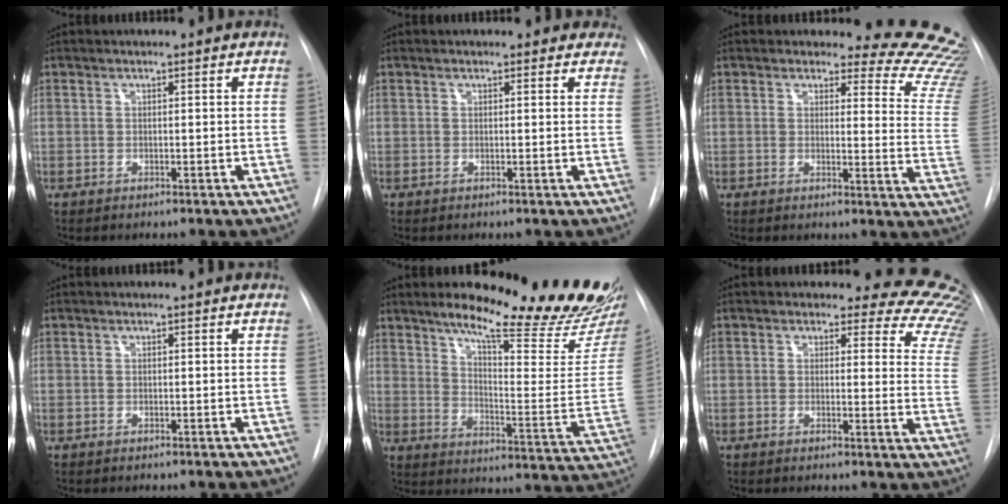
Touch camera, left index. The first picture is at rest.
{"total": 3.8, "force": [3.3, 1.9, 0.3], "torque": [0.018, -0.003, 0.017]}
{"total": 15.2, "force": [14.6, 3.3, 2.5], "torque": [0.010, -0.132, 0.117]}
{"total": 0.0}
{"total": 23.3, "force": [20.1, 0.9, 11.8], "torque": [-0.167, -0.102, 0.260]}
{"total": 13.7, "force": [12.8, 4.4, 2.1], "torque": [0.026, -0.102, 0.086]}